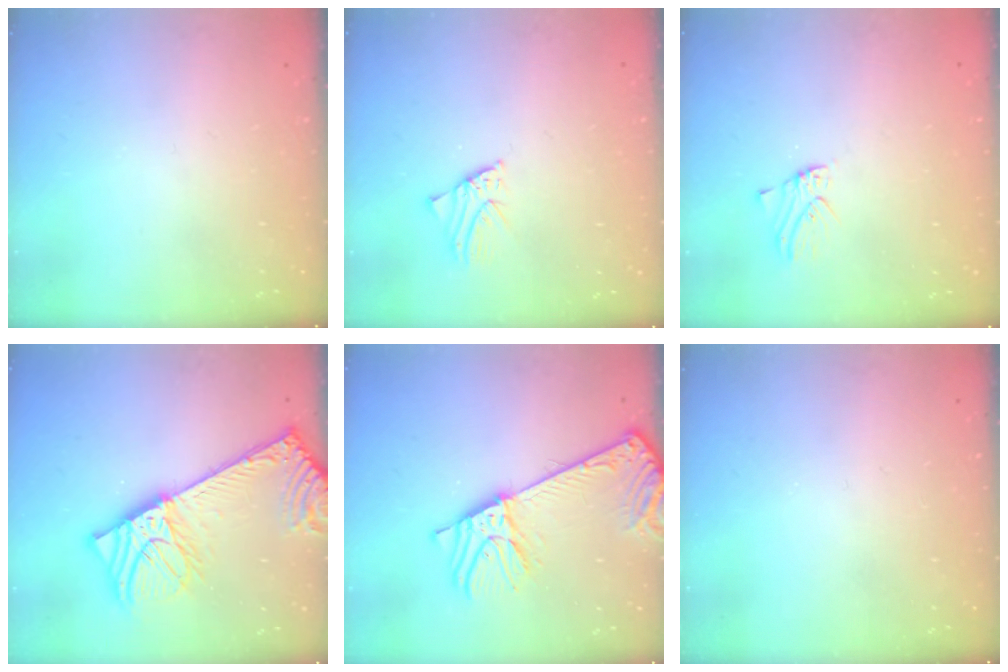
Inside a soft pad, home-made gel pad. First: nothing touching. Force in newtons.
{"total": 1.5, "press": 1.5, "slide": 0.1}
{"total": 0.8, "press": 0.8, "slide": 0.2}
{"total": 14.5, "press": 14.2, "slide": 2.6}
{"total": 10.0, "press": 9.7, "slide": 2.5}
{"total": 0.0}